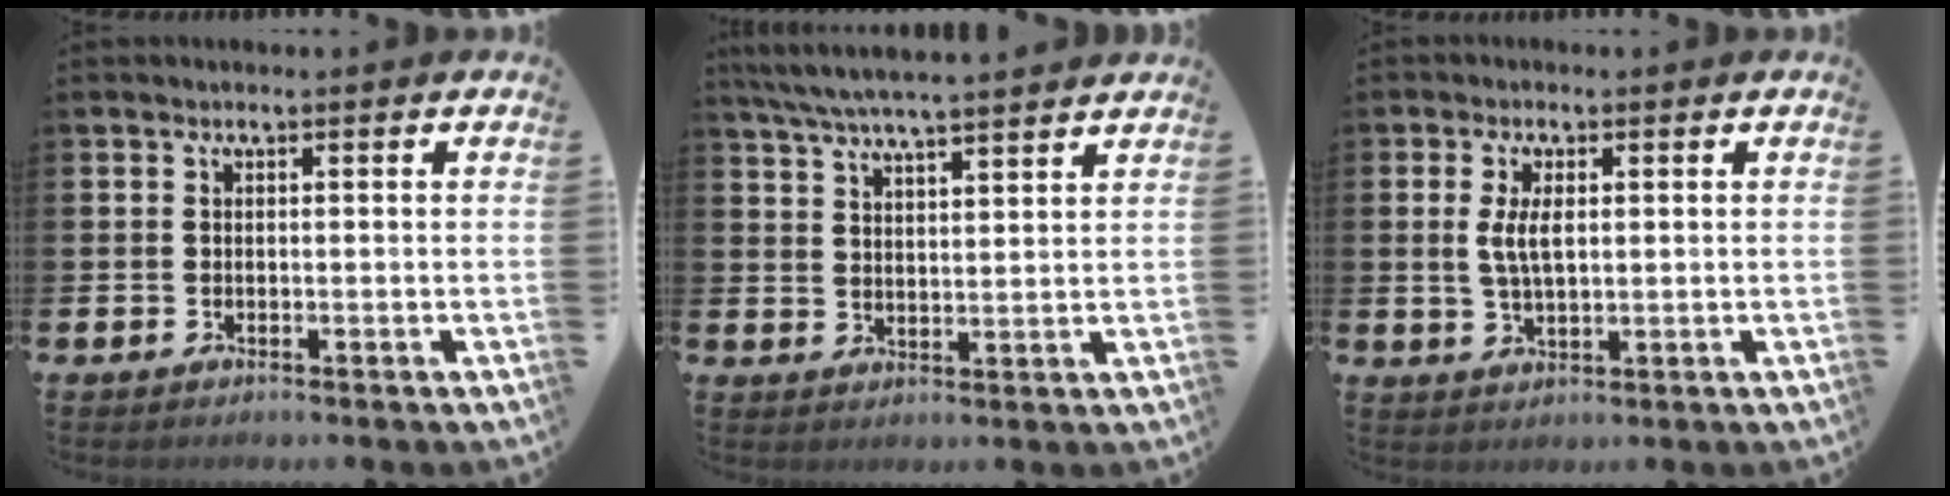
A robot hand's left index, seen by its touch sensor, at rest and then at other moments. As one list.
[{"total": 5.9, "force": [5.6, 0.1, 1.8], "torque": [-0.060, -0.024, 0.101]}, {"total": 4.1, "force": [1.1, 1.8, 3.5], "torque": [-0.064, 0.004, 0.017]}]